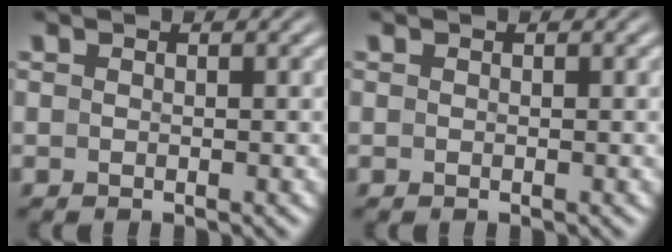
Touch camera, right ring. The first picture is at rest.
{"total": 0.0}